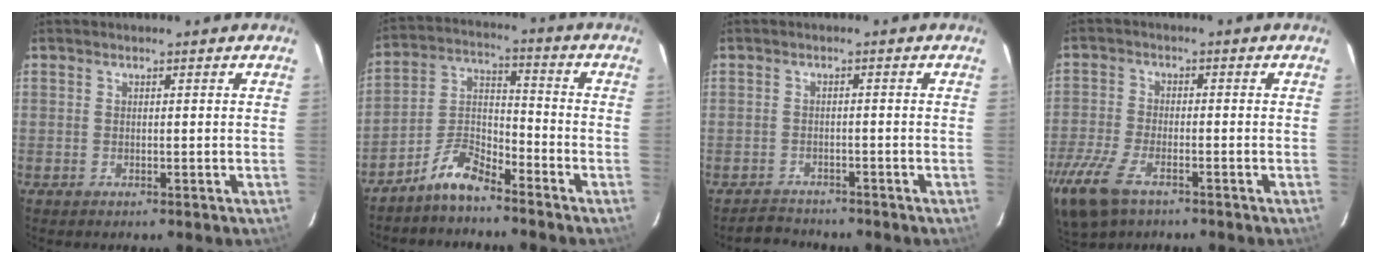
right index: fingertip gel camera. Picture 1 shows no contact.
{"total": 7.8, "force": [-6.4, 2.3, 3.8], "torque": [-0.094, 0.031, -0.130]}
{"total": 3.6, "force": [-3.2, 1.7, -0.4], "torque": [-0.003, 0.014, -0.055]}
{"total": 13.6, "force": [-8.5, 6.2, 8.6], "torque": [-0.221, -0.039, -0.164]}